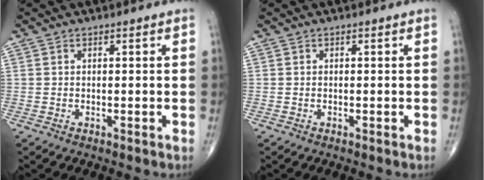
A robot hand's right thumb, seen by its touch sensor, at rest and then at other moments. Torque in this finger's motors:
{"motor_torque": [-0.04, 0.06, -0.03, -0.01, 0.02]}